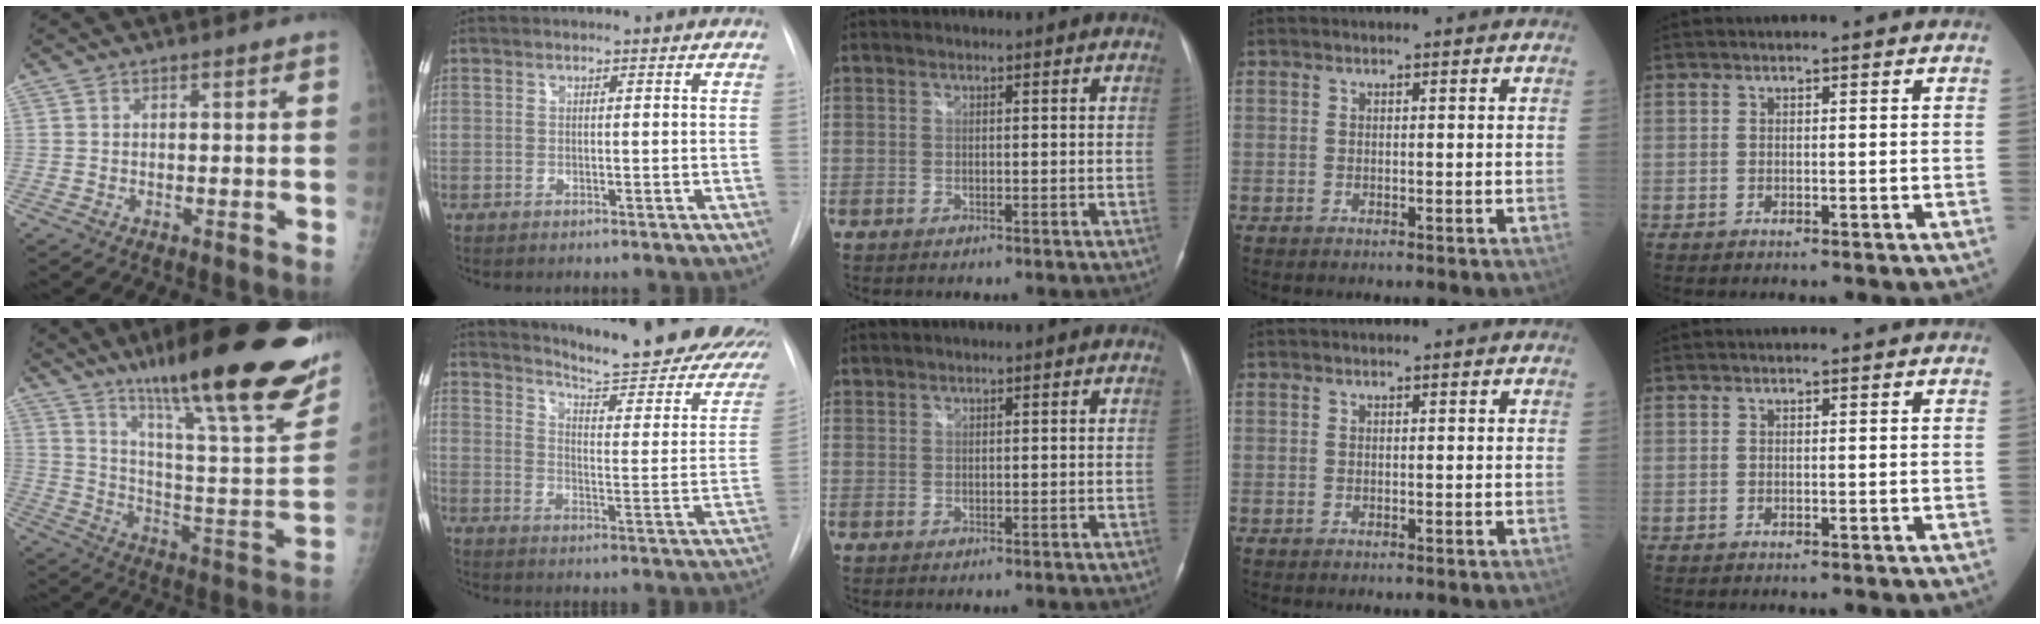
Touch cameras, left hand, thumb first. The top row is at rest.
{"thumb": {"total": 32.4, "force": [20.5, 5.8, 24.4], "torque": [-0.313, -0.062, 0.308]}, "index": {"total": 25.7, "force": [21.7, 3.7, 13.3], "torque": [-0.184, -0.092, 0.256]}, "middle": {"total": 0.7, "force": [0.7, 0.0, 0.0], "torque": [-0.008, 0.007, 0.018]}}